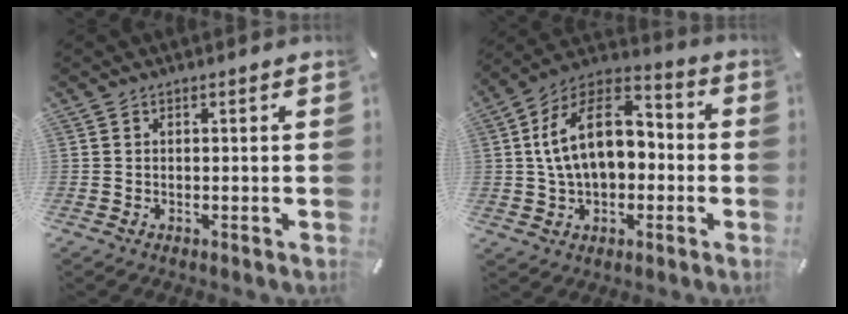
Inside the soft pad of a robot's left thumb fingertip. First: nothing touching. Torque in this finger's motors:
{"motor_torque": [1.98, 3.03, 1.53, -0.27, 0.24]}